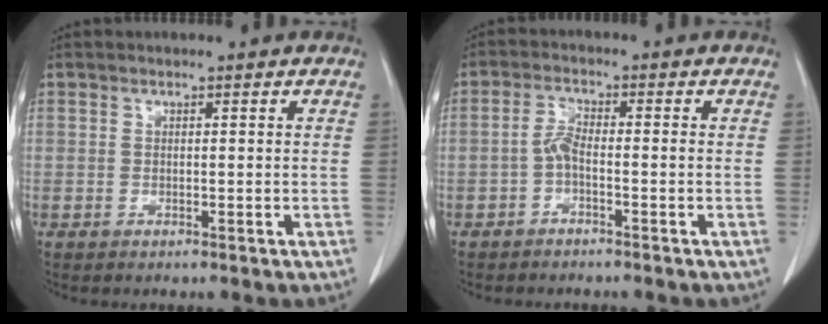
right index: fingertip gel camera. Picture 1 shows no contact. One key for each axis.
{"total": 2.6, "fx": -1.2, "fy": 0.5, "fz": 2.3, "tx": -0.047, "ty": 0.007, "tz": -0.025}